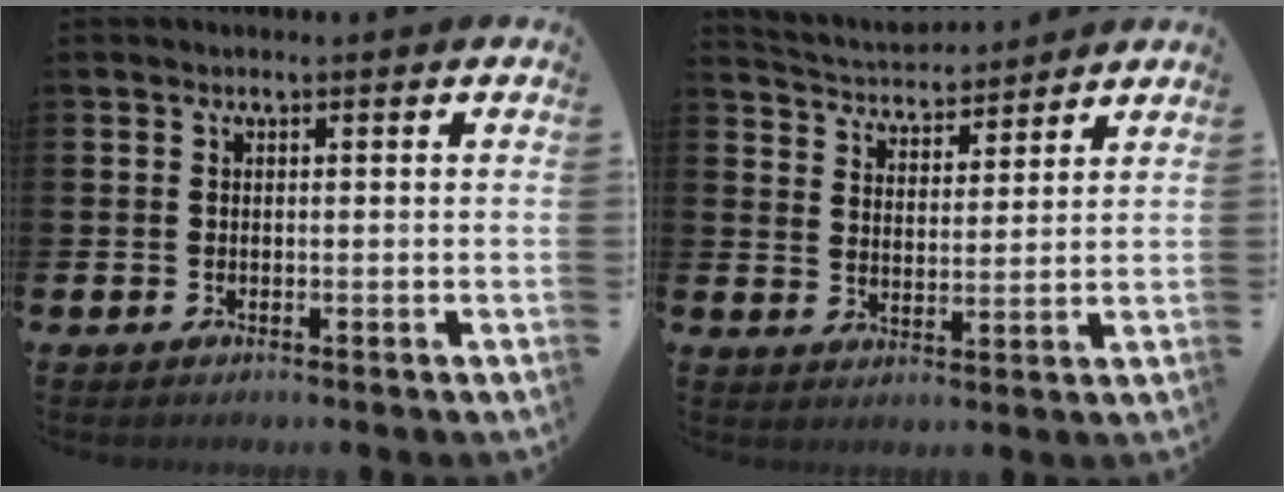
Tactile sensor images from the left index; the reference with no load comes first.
{"total": 4.3, "force": [4.1, 1.0, -0.3], "torque": [-0.022, -0.030, 0.071]}